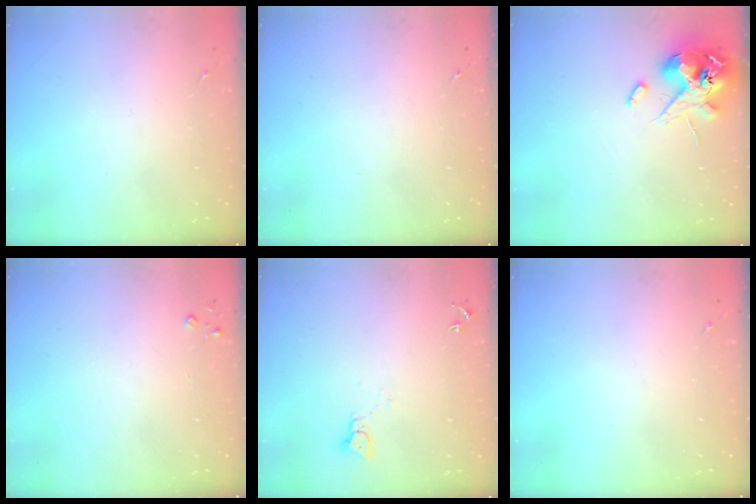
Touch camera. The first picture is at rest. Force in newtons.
{"total": 0.0}
{"total": 14.1, "press": 13.9, "slide": 2.5}
{"total": 2.6, "press": 2.6, "slide": 0.3}
{"total": 2.1, "press": 2.1, "slide": 0.2}
{"total": 0.0}